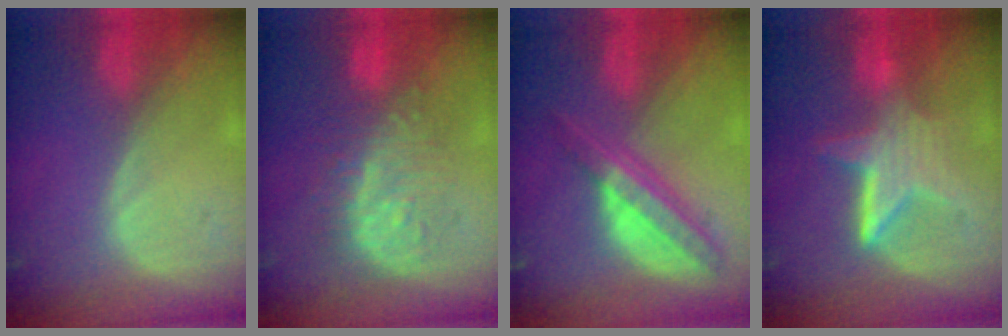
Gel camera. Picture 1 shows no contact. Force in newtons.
{"total": 9.1, "press": 8.9, "slide": 2.1}
{"total": 7.6, "press": 6.4, "slide": 4.1}
{"total": 6.7, "press": 6.1, "slide": 2.7}